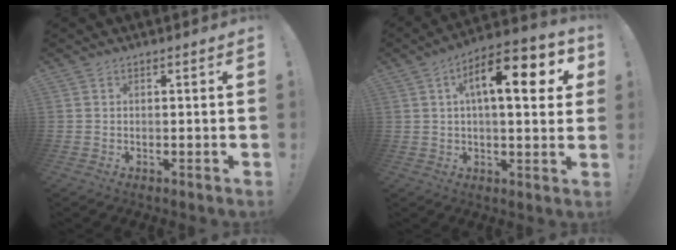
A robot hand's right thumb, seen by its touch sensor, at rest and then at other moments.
{"total": 15.4, "force": [4.6, 5.4, 13.7], "torque": [-0.201, -0.009, 0.062]}